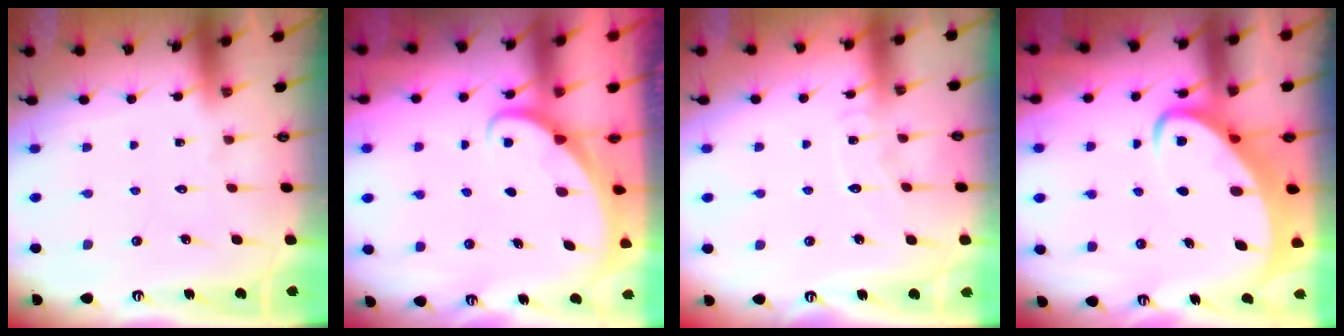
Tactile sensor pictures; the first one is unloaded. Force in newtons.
{"total": 1.6, "press": 1.6, "slide": 0.1}
{"total": 5.3, "press": 5.2, "slide": 0.6}
{"total": 3.8, "press": 3.8, "slide": 0.5}